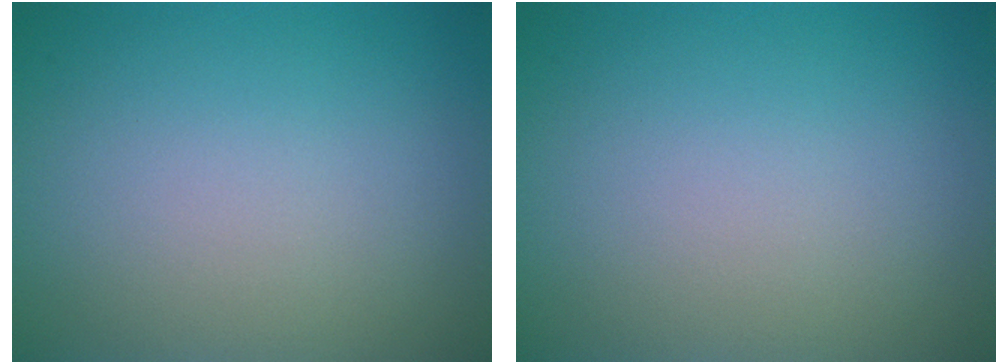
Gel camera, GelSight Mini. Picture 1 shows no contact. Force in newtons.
{"total": 0.0}